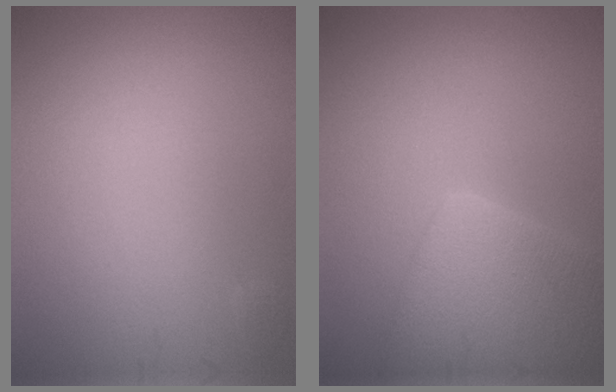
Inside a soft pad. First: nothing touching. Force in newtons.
{"total": 6.7, "press": 6.6, "slide": 0.4}